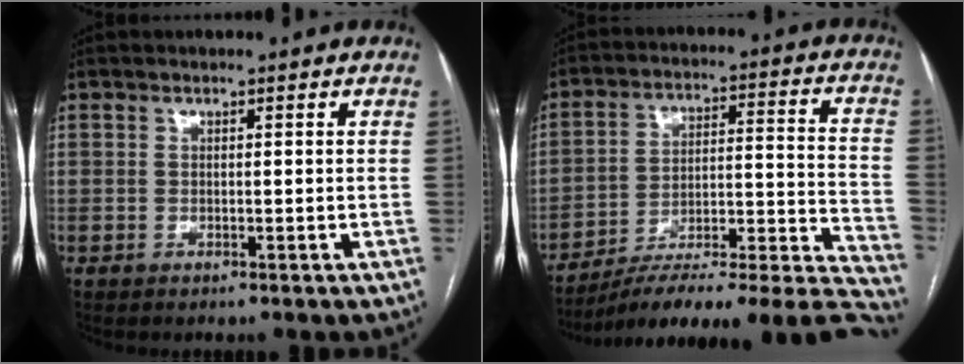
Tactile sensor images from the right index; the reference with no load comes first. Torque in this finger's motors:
{"motor_torque": [-0.47, -1.67, 0.31, 0.11]}